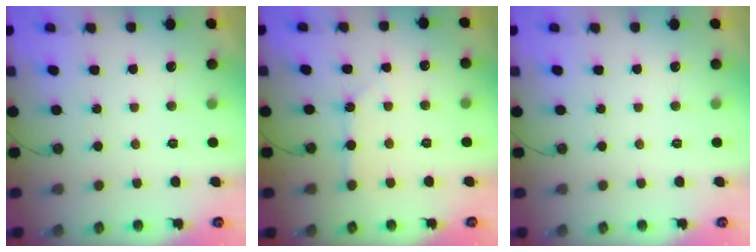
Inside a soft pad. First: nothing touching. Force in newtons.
{"total": 2.2, "press": 2.2, "slide": 0.4}
{"total": 0.0}